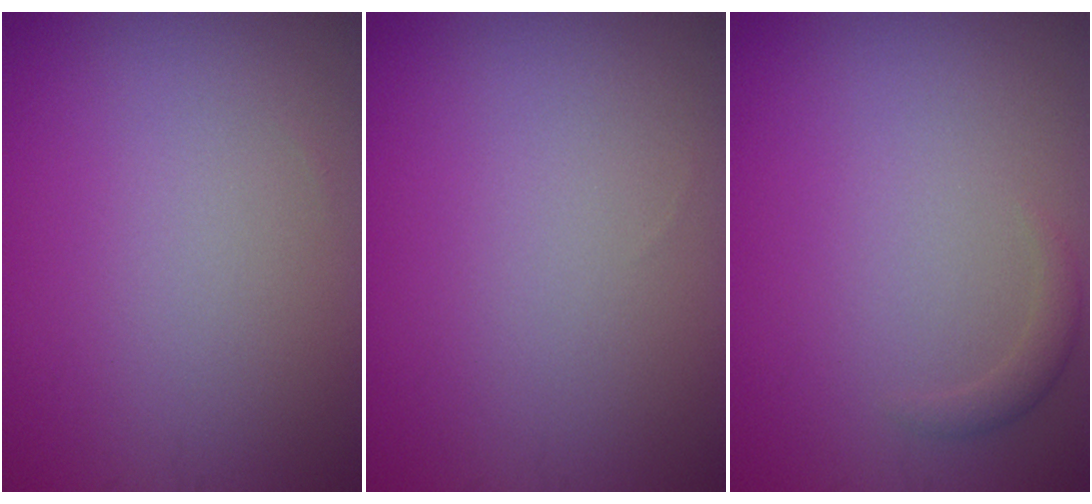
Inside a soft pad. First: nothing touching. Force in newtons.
{"total": 0.0}
{"total": 1.1, "press": 1.1, "slide": 0.0}